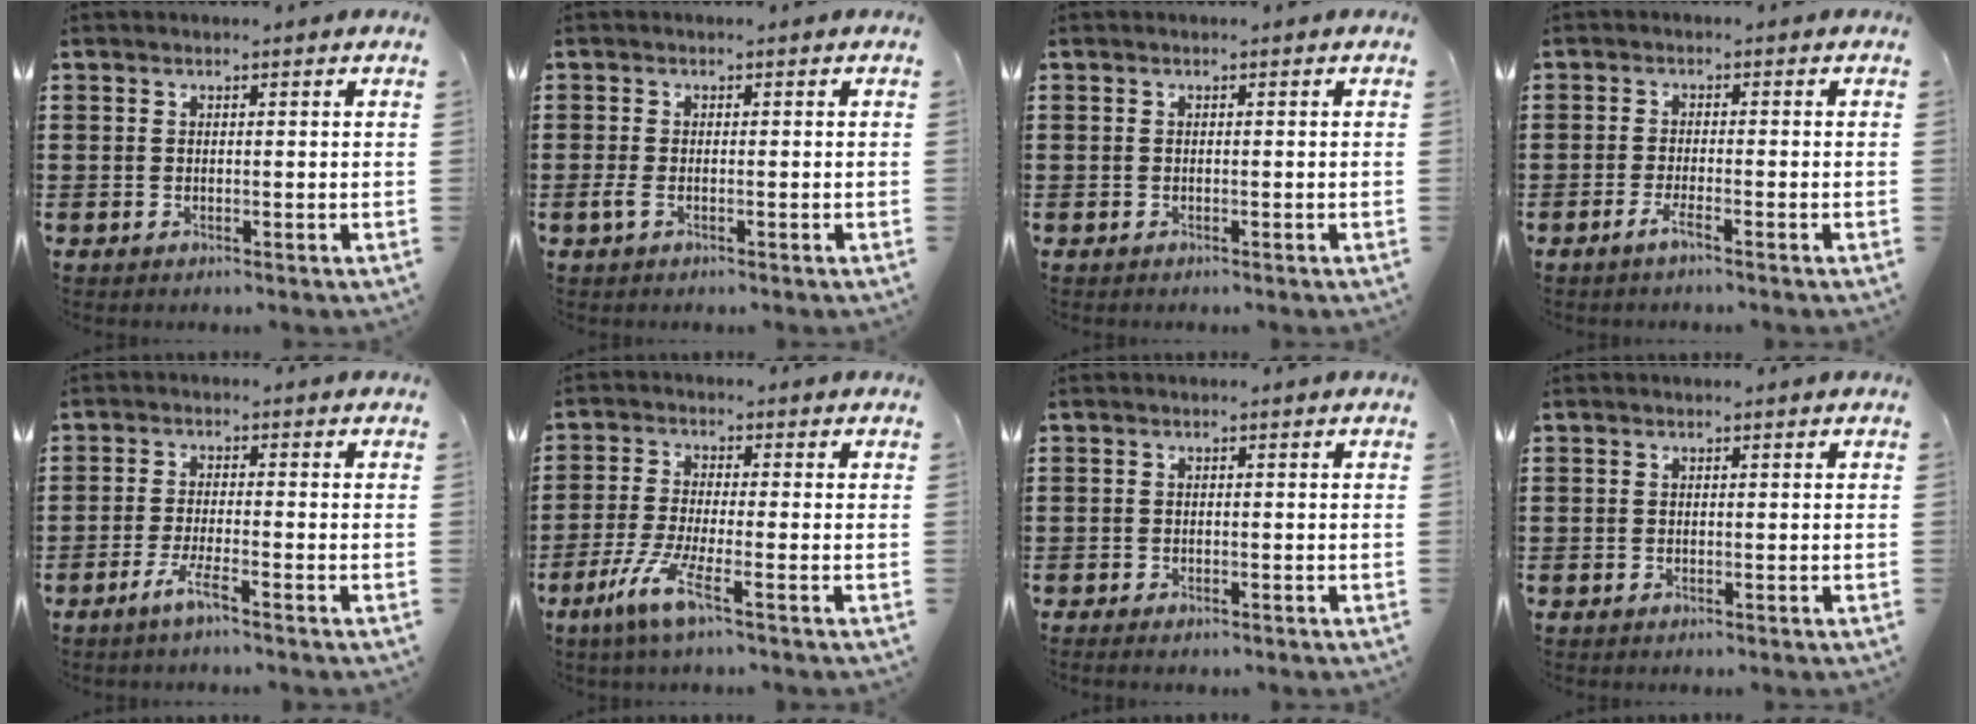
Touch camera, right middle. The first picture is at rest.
{"total": 1.2, "force": [-0.3, 0.4, 1.1], "torque": [-0.028, -0.005, -0.007]}
{"total": 0.0}
{"total": 2.1, "force": [-1.2, 0.1, 1.8], "torque": [-0.038, -0.003, -0.025]}
{"total": 3.9, "force": [-2.2, 0.2, 3.1], "torque": [-0.065, -0.004, -0.044]}
{"total": 6.3, "force": [-3.2, 0.6, 5.4], "torque": [-0.122, -0.015, -0.064]}
{"total": 1.0, "force": [-1.0, 0.1, 0.1], "torque": [-0.004, 0.001, -0.021]}
{"total": 0.0}